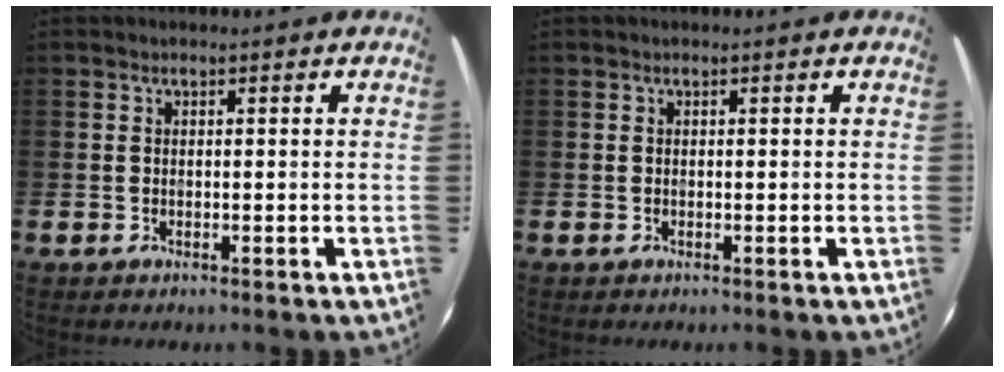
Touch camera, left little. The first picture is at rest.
{"total": 0.0}